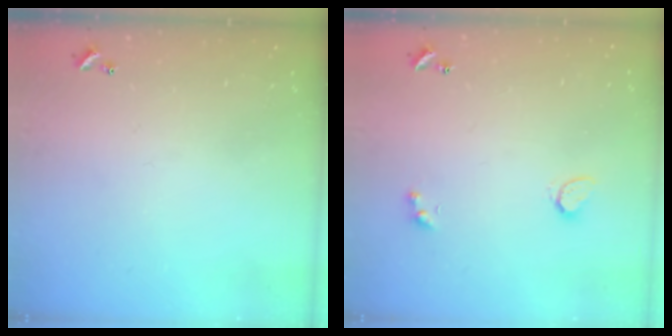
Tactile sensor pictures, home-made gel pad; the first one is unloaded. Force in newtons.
{"total": 2.3, "press": 2.3, "slide": 0.5}